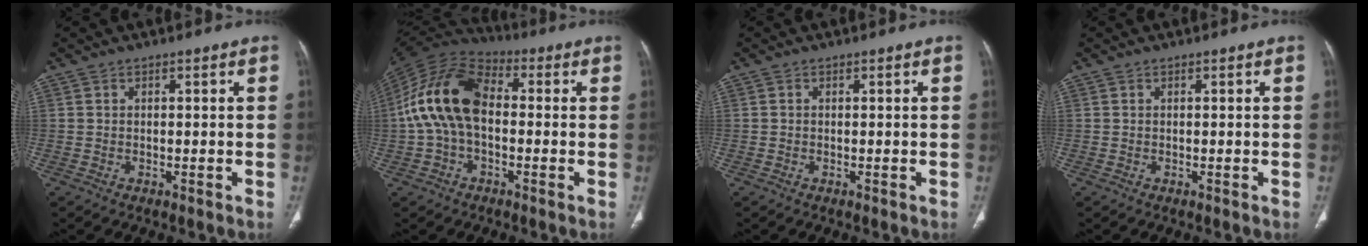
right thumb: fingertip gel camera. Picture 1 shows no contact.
{"total": 15.2, "force": [-0.1, 9.4, 11.9], "torque": [-0.229, 0.037, -0.014]}
{"total": 0.0}
{"total": 0.0}